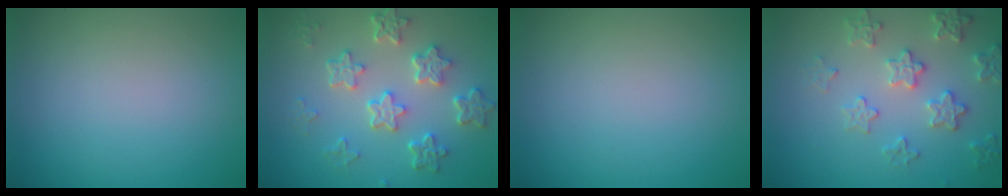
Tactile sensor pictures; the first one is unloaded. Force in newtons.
{"total": 5.3, "press": 4.1, "slide": 3.4}
{"total": 0.0}
{"total": 3.4, "press": 3.4, "slide": 0.2}